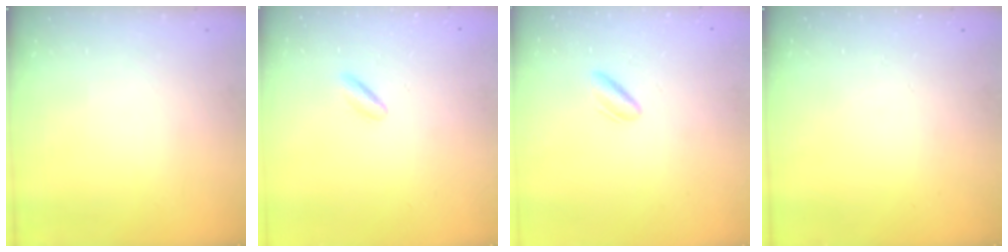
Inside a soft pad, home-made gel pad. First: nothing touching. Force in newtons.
{"total": 2.7, "press": 2.5, "slide": 1.2}
{"total": 2.8, "press": 2.5, "slide": 1.3}
{"total": 0.0}